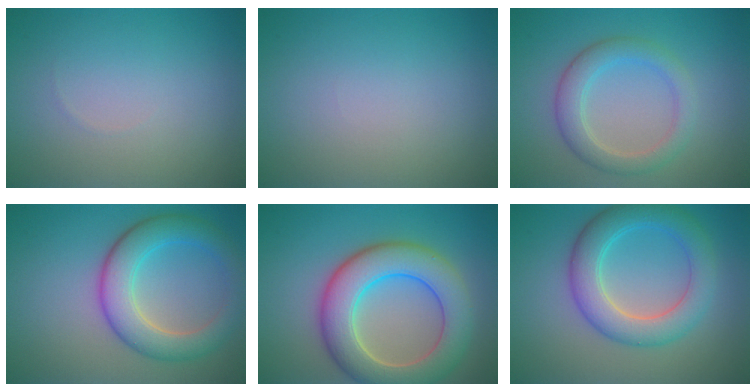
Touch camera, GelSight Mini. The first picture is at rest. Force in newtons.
{"total": 0.0}
{"total": 3.5, "press": 3.5, "slide": 0.0}
{"total": 6.0, "press": 6.0, "slide": 0.2}
{"total": 8.5, "press": 8.5, "slide": 0.5}
{"total": 5.7, "press": 5.7, "slide": 0.1}